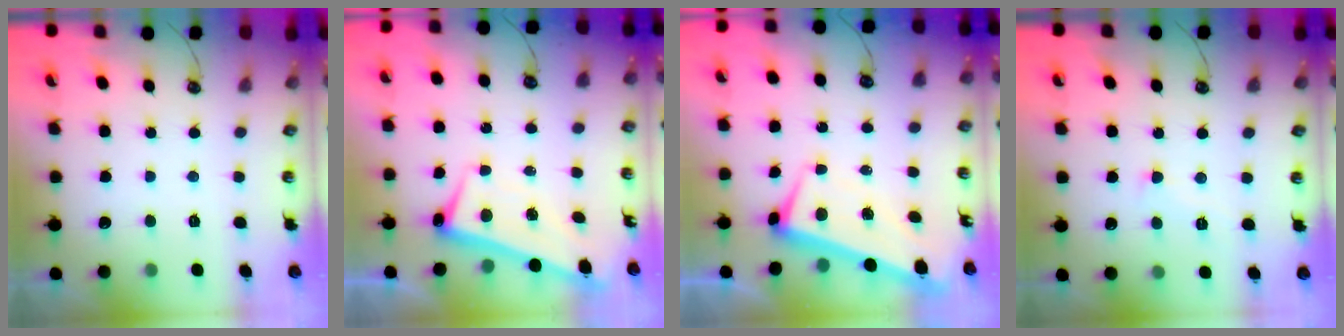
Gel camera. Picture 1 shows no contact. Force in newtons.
{"total": 2.7, "press": 2.6, "slide": 0.8}
{"total": 3.0, "press": 2.4, "slide": 1.8}
{"total": 3.6, "press": 3.6, "slide": 0.1}